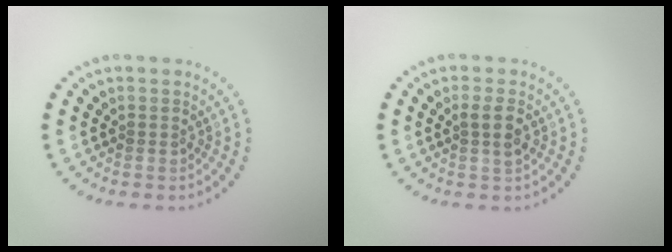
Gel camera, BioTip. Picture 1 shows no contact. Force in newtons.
{"total": 1.7, "press": 1.6, "slide": 0.6}